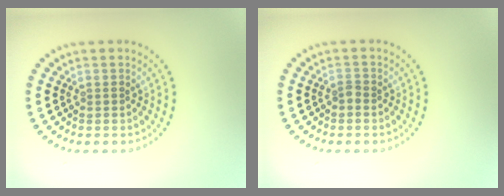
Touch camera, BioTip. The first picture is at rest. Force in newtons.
{"total": 0.8, "press": 0.6, "slide": 0.5}